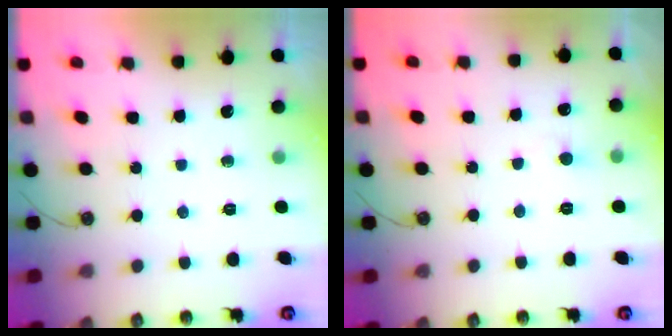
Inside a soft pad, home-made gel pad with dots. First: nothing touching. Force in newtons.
{"total": 0.9, "press": 0.7, "slide": 0.5}